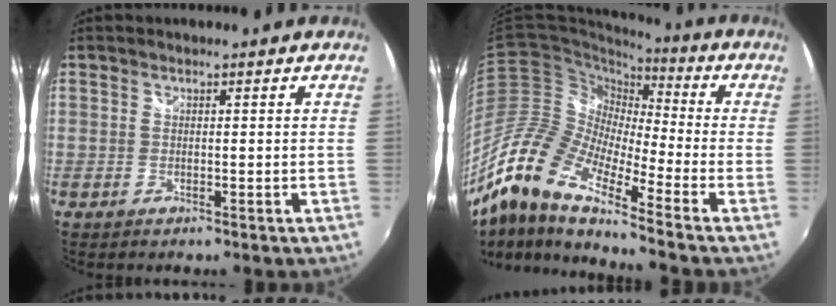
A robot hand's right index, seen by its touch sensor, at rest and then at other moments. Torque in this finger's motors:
{"motor_torque": [0.66, -0.56, 0.41, 0.04]}